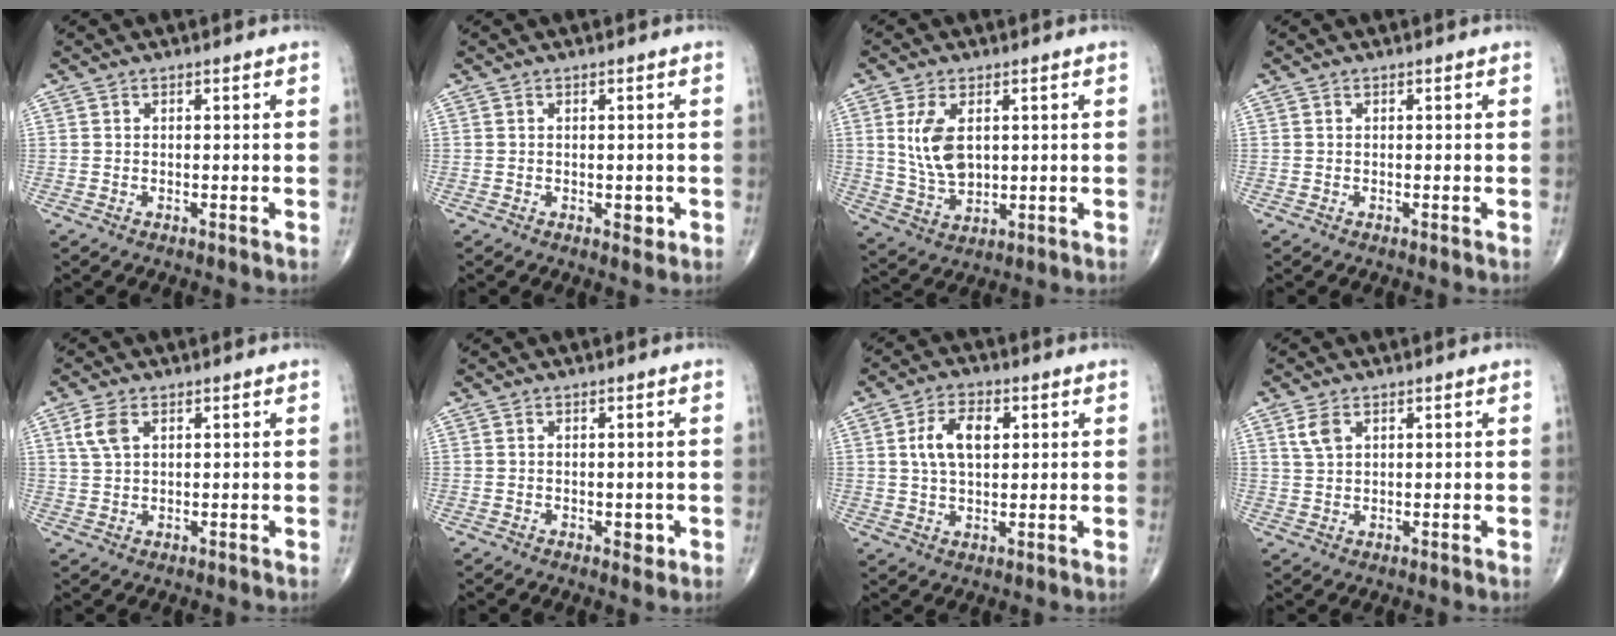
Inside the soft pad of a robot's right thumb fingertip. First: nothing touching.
{"total": 1.9, "force": [-0.4, 1.1, 1.4], "torque": [-0.006, 0.000, -0.004]}
{"total": 9.0, "force": [1.9, 5.1, 7.2], "torque": [-0.134, -0.013, 0.050]}
{"total": 0.0}
{"total": 4.1, "force": [1.8, 2.3, 2.9], "torque": [-0.065, 0.004, 0.039]}
{"total": 1.8, "force": [-0.4, 1.1, 1.3], "torque": [-0.003, 0.000, -0.003]}
{"total": 8.0, "force": [1.9, 4.5, 6.3], "torque": [-0.105, 0.004, 0.035]}
{"total": 3.2, "force": [1.6, 1.8, 2.1], "torque": [-0.042, 0.001, 0.038]}